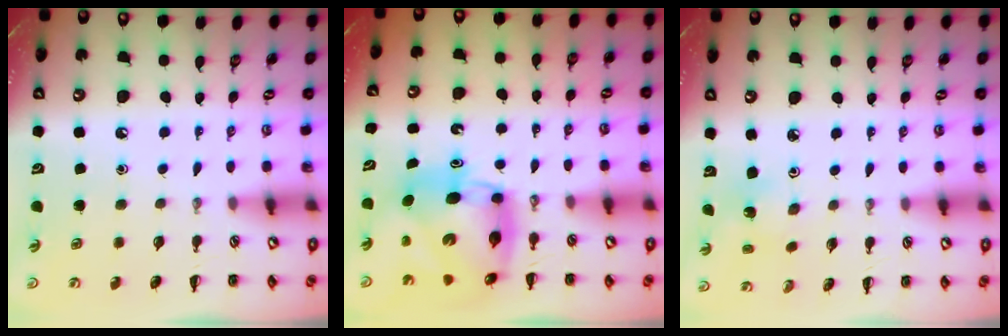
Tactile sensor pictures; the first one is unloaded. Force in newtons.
{"total": 10.4, "press": 10.0, "slide": 3.0}
{"total": 3.0, "press": 2.8, "slide": 1.0}